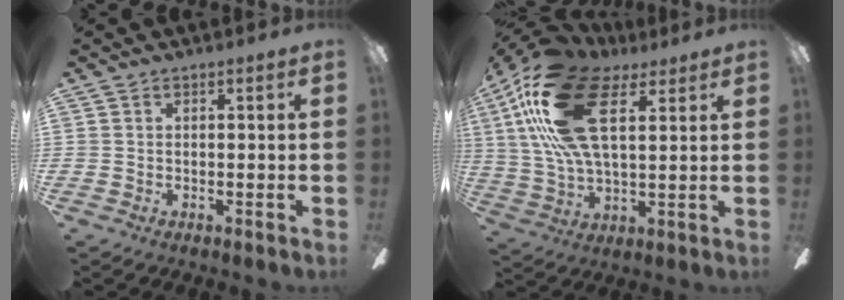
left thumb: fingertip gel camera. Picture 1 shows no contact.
{"total": 24.9, "force": [10.9, 11.7, 19.1], "torque": [-0.405, -0.015, 0.184]}